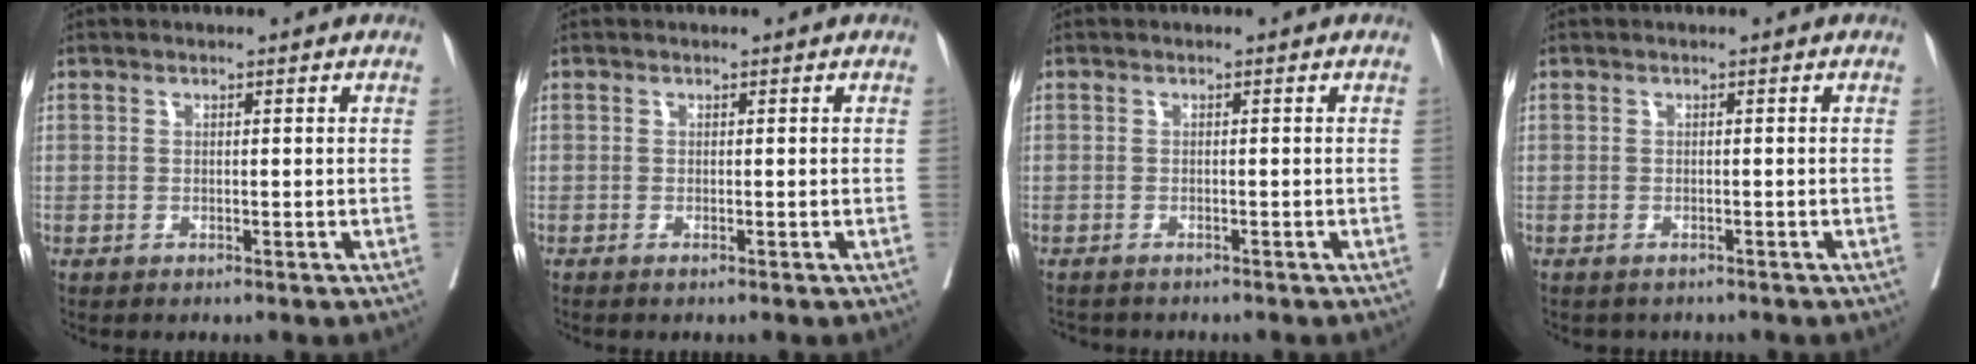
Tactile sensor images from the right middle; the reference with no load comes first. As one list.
[{"total": 0.0}, {"total": 2.9, "force": [-2.6, 1.2, 0.5], "torque": [-0.008, -0.004, -0.038]}, {"total": 1.9, "force": [-1.5, 1.0, 0.2], "torque": [-0.006, -0.001, -0.021]}]